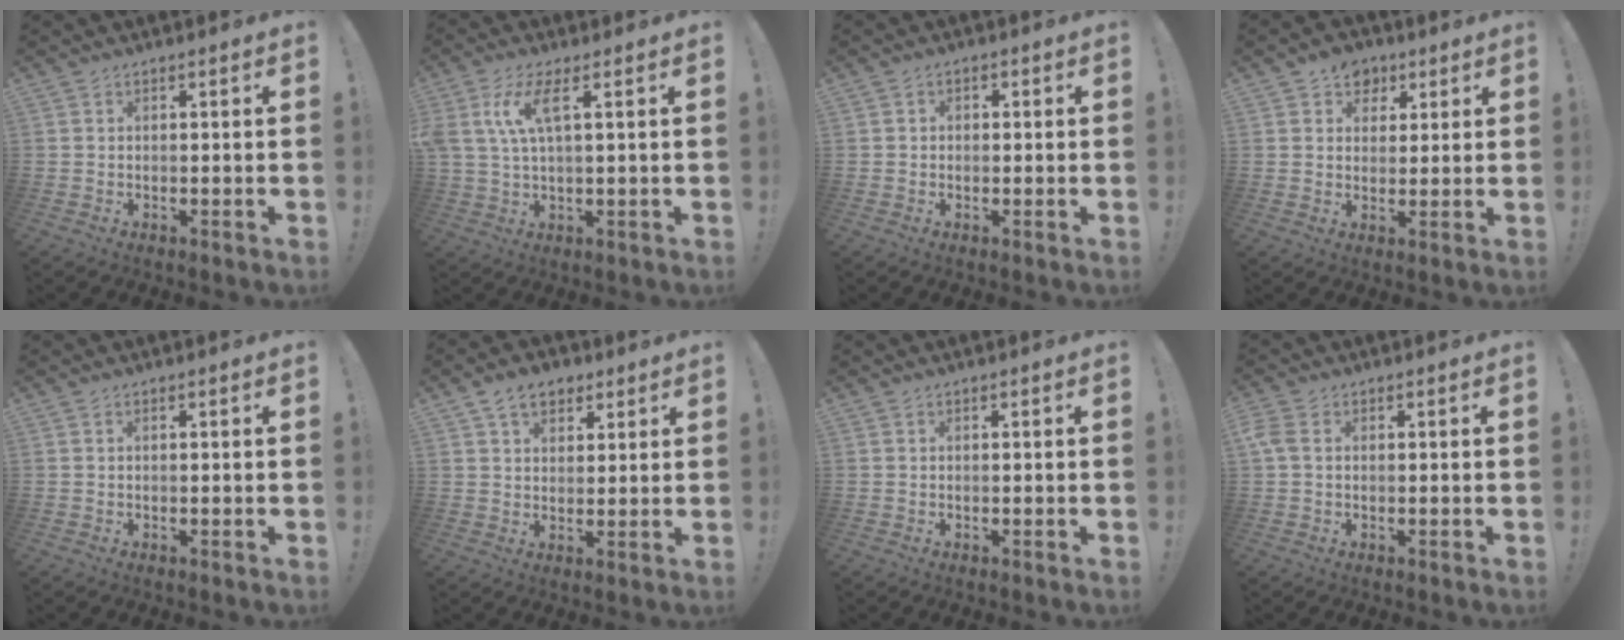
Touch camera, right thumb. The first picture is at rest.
{"total": 8.7, "force": [3.3, 2.8, 7.6], "torque": [-0.149, -0.004, 0.059]}
{"total": 1.5, "force": [-0.4, 1.3, 0.5], "torque": [-0.006, 0.005, -0.009]}
{"total": 7.0, "force": [3.5, 5.8, 1.8], "torque": [-0.007, -0.020, 0.064]}
{"total": 0.0}
{"total": 7.9, "force": [4.5, 5.4, 3.7], "torque": [-0.061, -0.007, 0.086]}
{"total": 0.0}
{"total": 3.0, "force": [0.9, 1.9, 2.2], "torque": [-0.051, 0.006, 0.015]}